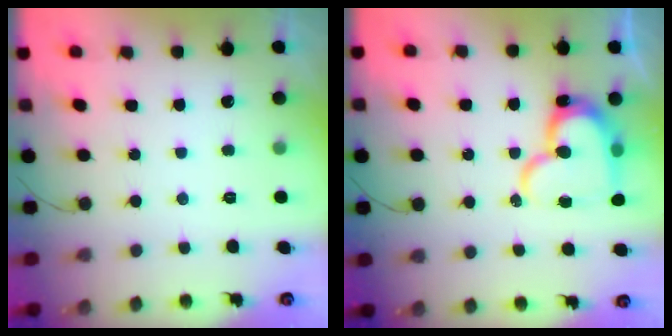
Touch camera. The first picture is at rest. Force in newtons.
{"total": 17.5, "press": 17.5, "slide": 1.2}